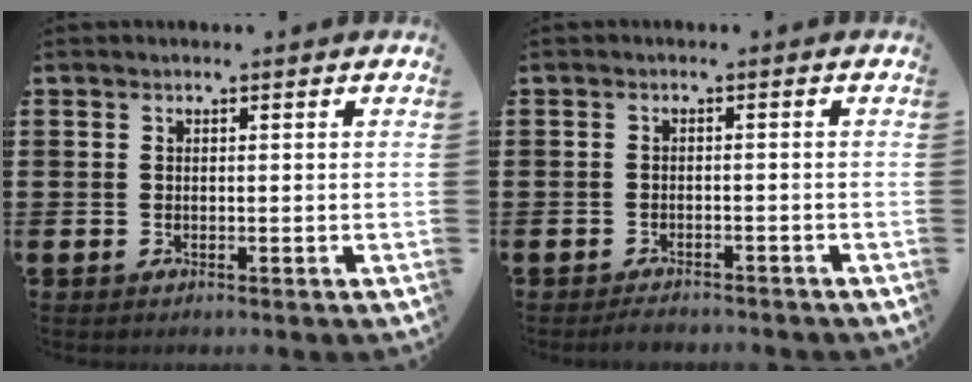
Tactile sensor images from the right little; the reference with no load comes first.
{"total": 1.4, "force": [-1.4, 0.1, 0.1], "torque": [-0.006, 0.001, -0.029]}